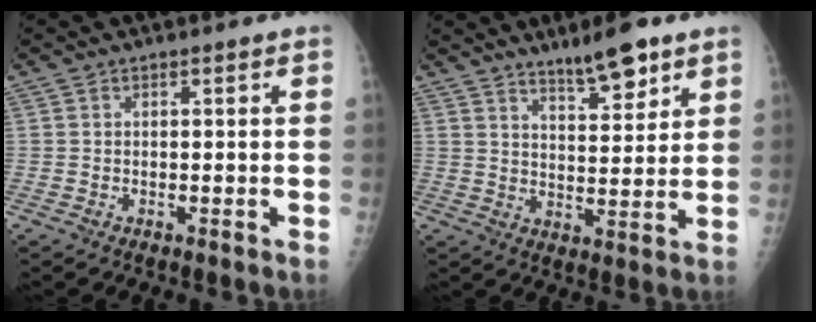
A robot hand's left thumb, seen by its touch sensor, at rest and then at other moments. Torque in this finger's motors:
{"motor_torque": [0.16, 0.25, -0.29, -0.28, 0.08]}